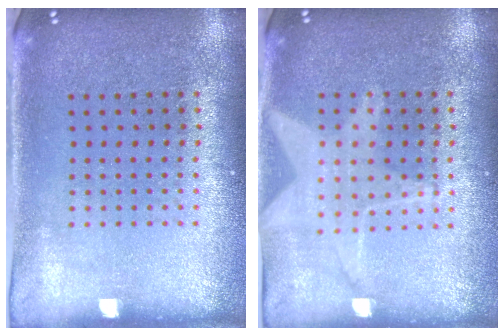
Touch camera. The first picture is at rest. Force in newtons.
{"total": 1.3, "press": 1.3, "slide": 0.5}